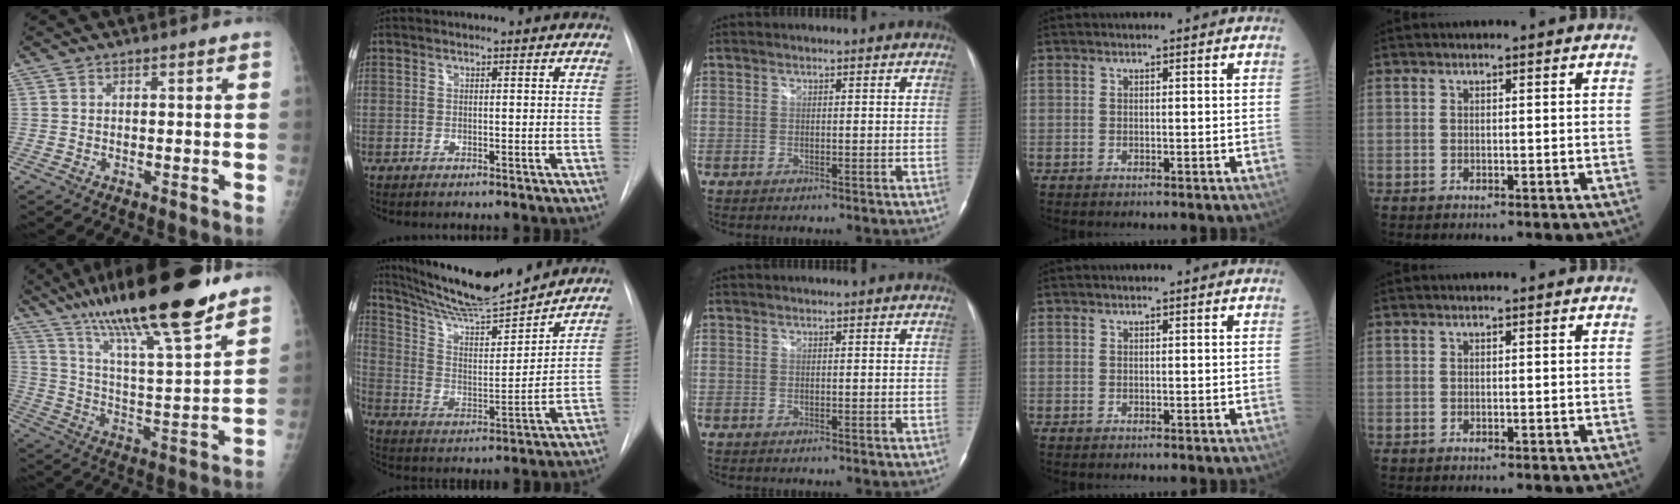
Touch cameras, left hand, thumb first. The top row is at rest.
{"thumb": {"total": 24.8, "force": [17.9, 4.1, 16.7], "torque": [-0.271, -0.058, 0.307]}, "index": {"total": 15.0, "force": [14.1, 0.6, 5.3], "torque": [-0.099, -0.011, 0.241]}}